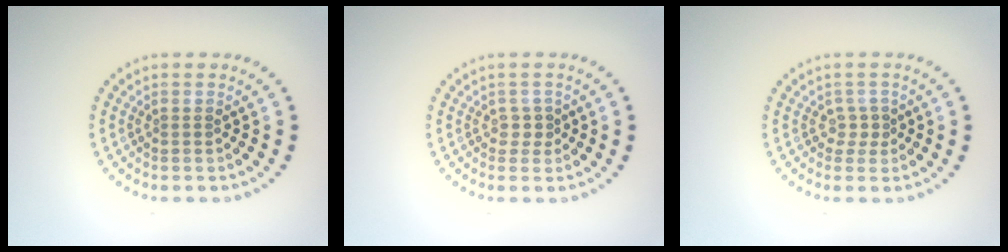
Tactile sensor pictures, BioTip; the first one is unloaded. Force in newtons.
{"total": 1.1, "press": 0.9, "slide": 0.6}
{"total": 1.4, "press": 1.0, "slide": 1.0}